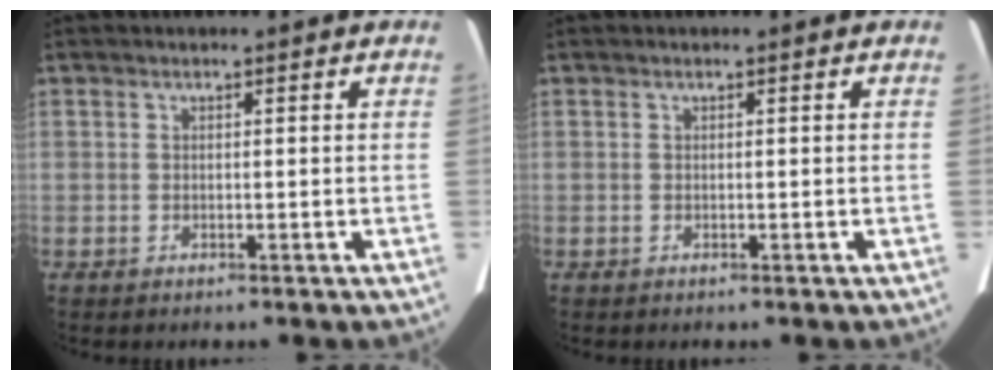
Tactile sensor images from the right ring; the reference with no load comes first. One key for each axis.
{"total": 0.0}